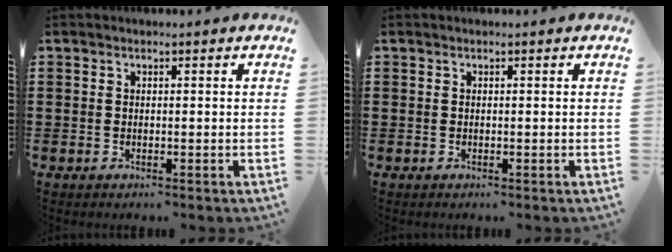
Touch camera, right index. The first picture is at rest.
{"total": 0.0}